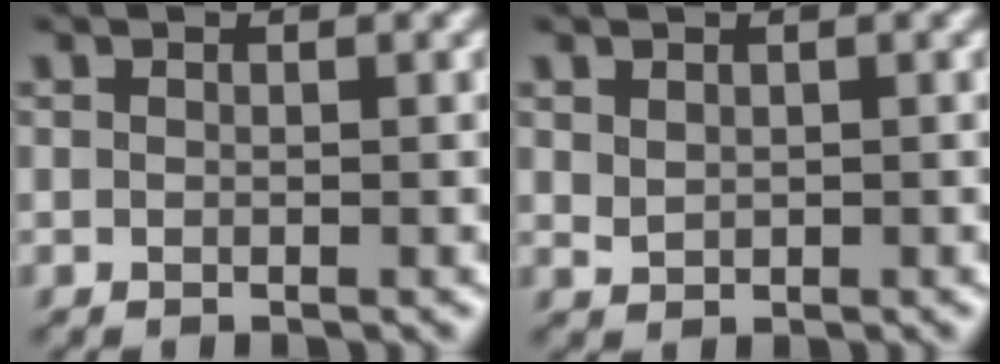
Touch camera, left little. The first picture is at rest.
{"total": 0.8, "force": [0.5, 0.6, 0.3], "torque": [-0.009, -0.002, 0.016]}